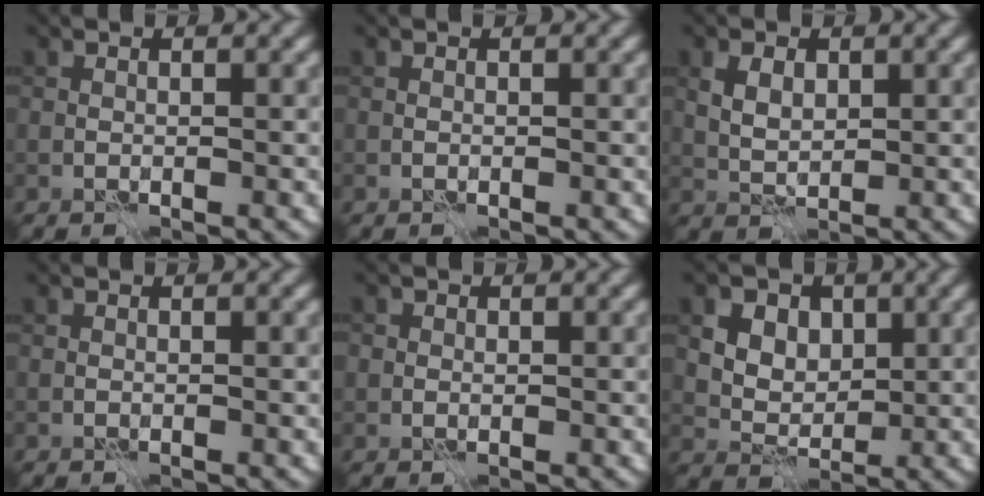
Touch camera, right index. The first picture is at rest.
{"total": 0.0}
{"total": 2.6, "force": [0.8, 1.7, 1.9], "torque": [-0.039, 0.001, 0.016]}
{"total": 0.0}
{"total": 0.7, "force": [0.2, 0.7, 0.2], "torque": [0.001, -0.001, -0.001]}
{"total": 8.9, "force": [4.1, 6.5, 4.4], "torque": [-0.076, 0.019, 0.058]}